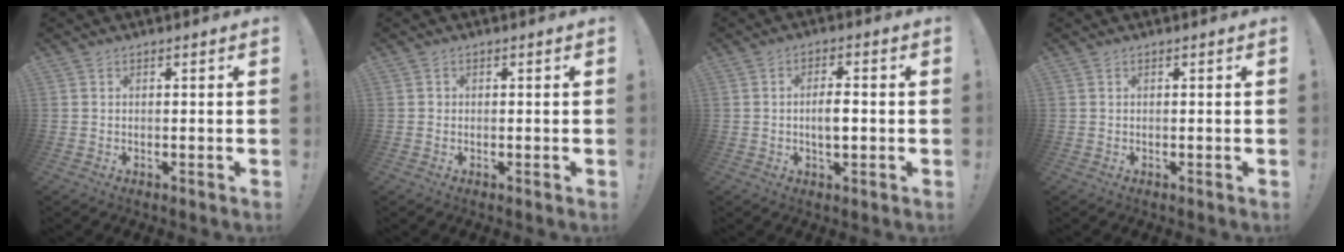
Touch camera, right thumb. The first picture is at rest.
{"total": 0.7, "force": [-0.1, 0.6, 0.1], "torque": [-0.006, 0.005, -0.001]}
{"total": 4.7, "force": [-0.5, 1.9, 4.3], "torque": [-0.068, 0.001, -0.015]}
{"total": 0.0}